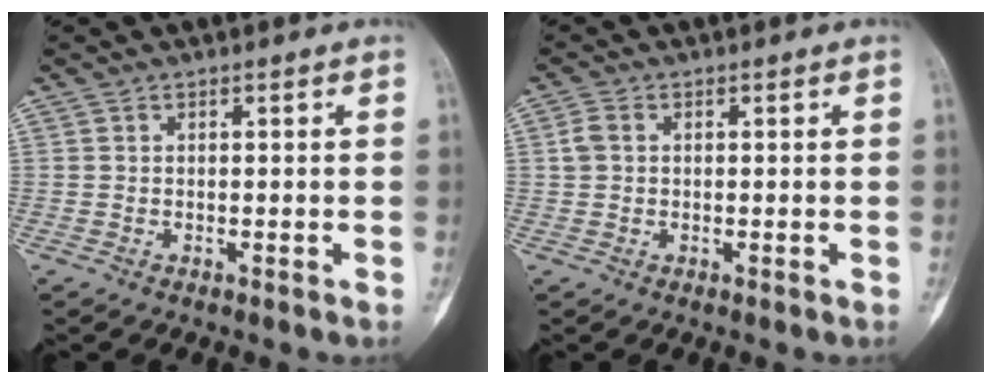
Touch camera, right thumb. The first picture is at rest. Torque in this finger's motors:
{"motor_torque": [-0.31, 0.07, 0.41, -0.15, -0.05]}